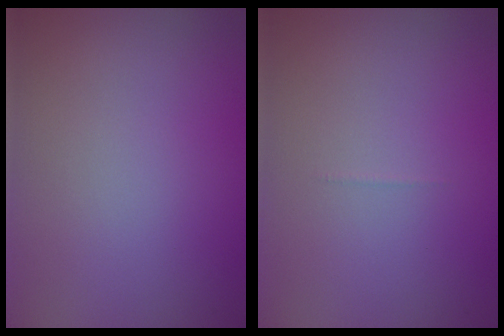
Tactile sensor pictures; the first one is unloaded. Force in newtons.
{"total": 0.0}